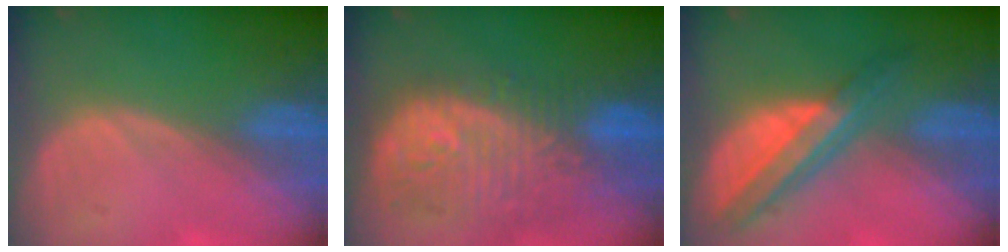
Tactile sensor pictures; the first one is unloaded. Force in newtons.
{"total": 12.0, "press": 10.7, "slide": 5.3}
{"total": 8.0, "press": 6.7, "slide": 4.4}